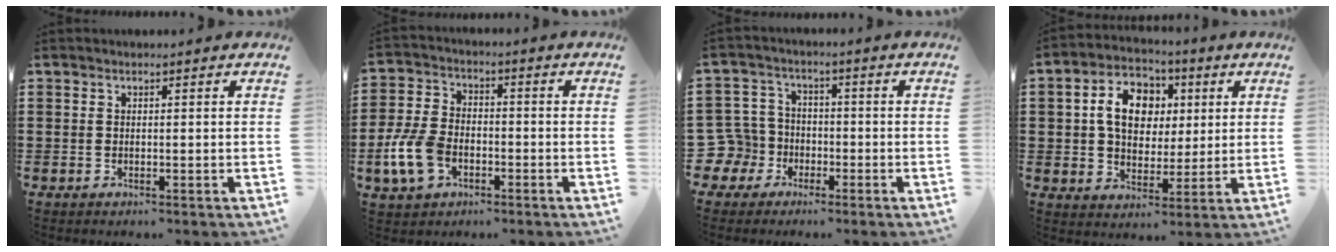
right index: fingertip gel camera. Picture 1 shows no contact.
{"total": 7.9, "force": [-3.0, 5.0, 5.3], "torque": [-0.141, -0.001, -0.062]}
{"total": 7.0, "force": [-2.0, 6.4, 1.8], "torque": [-0.104, -0.005, -0.045]}
{"total": 9.6, "force": [2.1, 7.1, 6.2], "torque": [-0.127, 0.014, 0.032]}